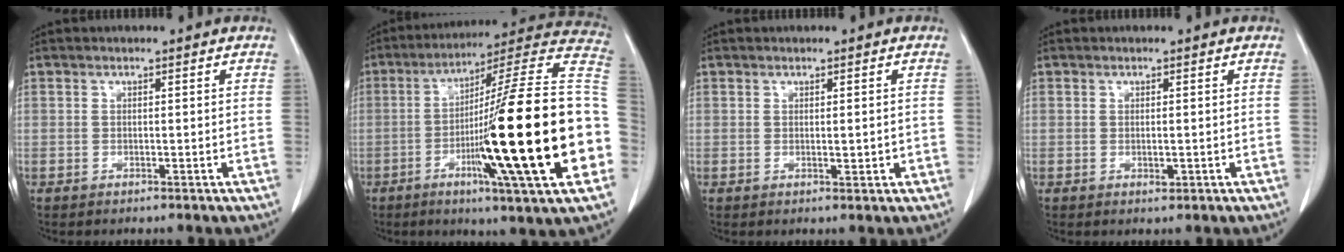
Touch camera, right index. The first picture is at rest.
{"total": 29.9, "force": [-6.0, 0.2, 29.3], "torque": [-0.381, -0.012, -0.117]}
{"total": 1.4, "force": [-0.1, 0.5, 1.4], "torque": [-0.022, -0.003, 0.002]}
{"total": 1.1, "force": [-0.3, 0.5, 0.9], "torque": [-0.015, -0.002, -0.001]}